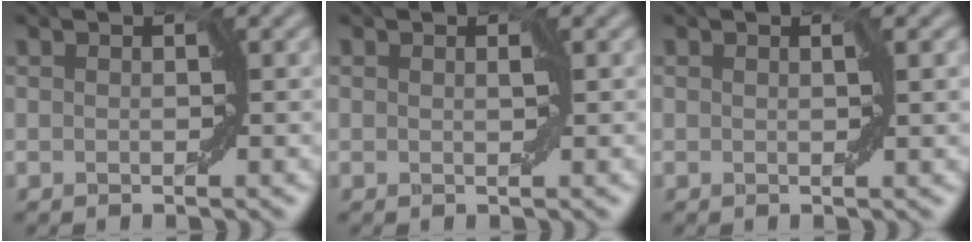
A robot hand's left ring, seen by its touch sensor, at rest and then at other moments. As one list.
[{"total": 0.0}, {"total": 0.6, "force": [0.2, -0.1, 0.6], "torque": [-0.019, -0.003, 0.004]}]